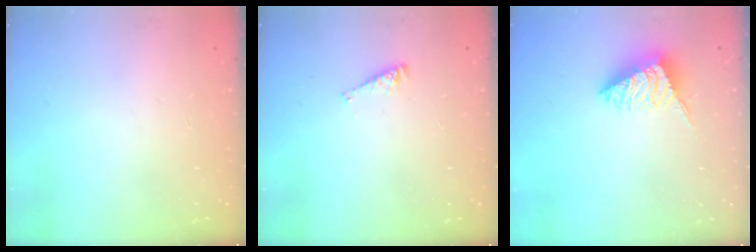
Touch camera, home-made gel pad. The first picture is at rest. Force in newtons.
{"total": 2.4, "press": 2.4, "slide": 0.4}
{"total": 2.9, "press": 2.9, "slide": 0.5}